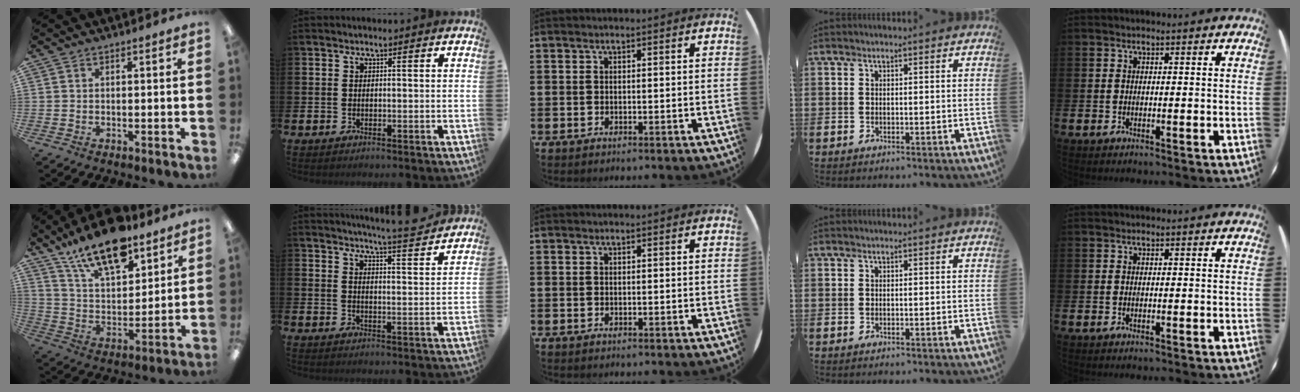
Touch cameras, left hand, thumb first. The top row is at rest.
{"thumb": {"total": 17.7, "force": [13.0, 7.2, 9.5], "torque": [-0.167, -0.067, 0.228]}, "index": {"total": 5.7, "force": [5.5, -0.6, 1.1], "torque": [-0.022, -0.038, 0.095]}}